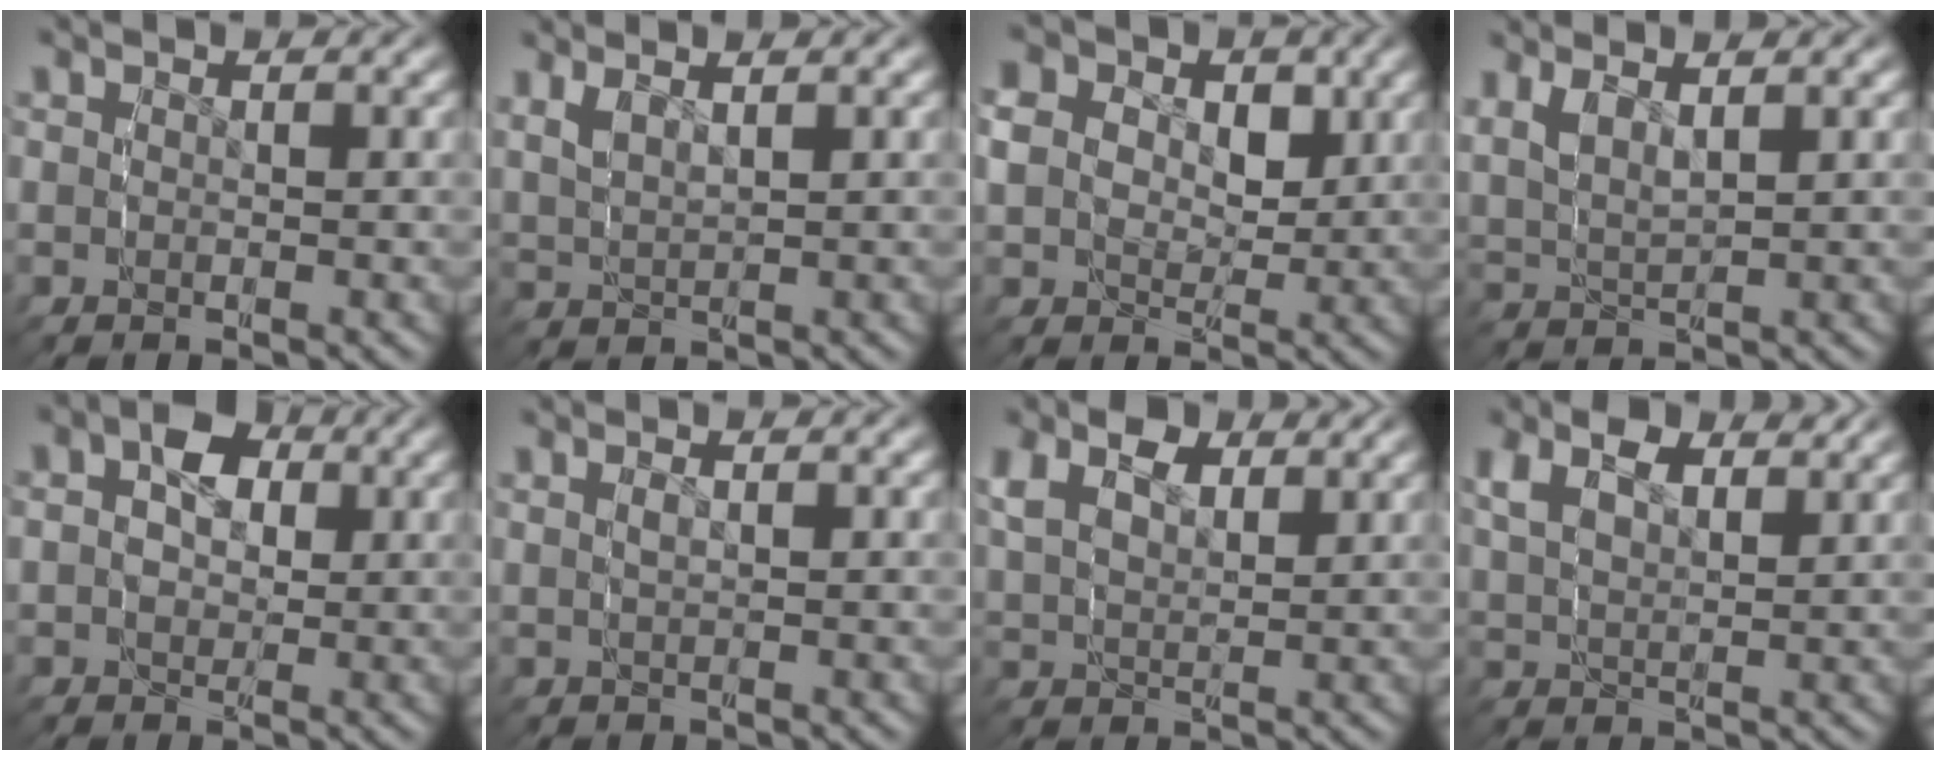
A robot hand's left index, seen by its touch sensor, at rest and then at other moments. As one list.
[{"total": 2.2, "force": [1.8, 0.4, 1.1], "torque": [-0.027, 0.005, 0.039]}, {"total": 6.3, "force": [1.7, 5.2, 3.3], "torque": [-0.072, -0.016, 0.027]}, {"total": 3.6, "force": [2.3, 1.7, 2.3], "torque": [-0.056, 0.002, 0.045]}, {"total": 4.2, "force": [1.1, 3.2, 2.6], "torque": [-0.047, -0.007, 0.013]}, {"total": 0.8, "force": [0.5, -0.3, 0.5], "torque": [-0.009, 0.002, 0.009]}, {"total": 4.4, "force": [3.0, 2.3, 2.4], "torque": [-0.045, 0.000, 0.053]}, {"total": 4.2, "force": [2.9, 1.9, 2.2], "torque": [-0.045, 0.000, 0.054]}]